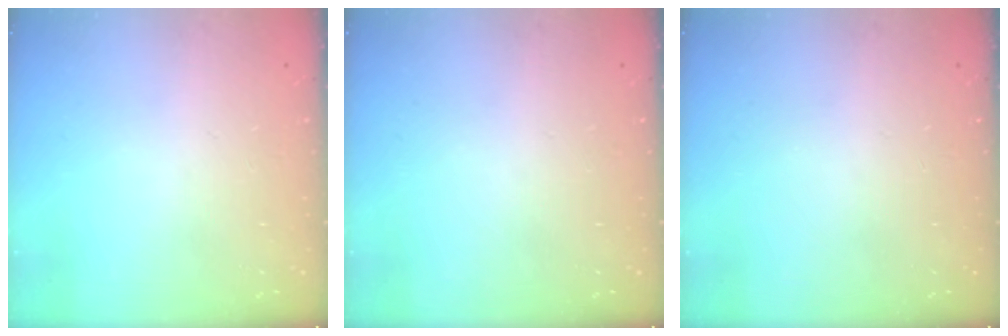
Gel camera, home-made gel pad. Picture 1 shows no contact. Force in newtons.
{"total": 0.0}
{"total": 0.0}